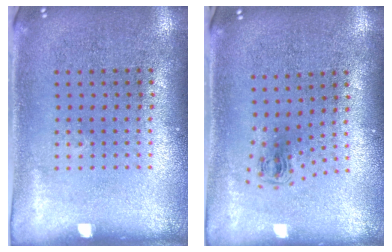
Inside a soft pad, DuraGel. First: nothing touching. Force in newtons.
{"total": 0.6, "press": 0.3, "slide": 0.6}